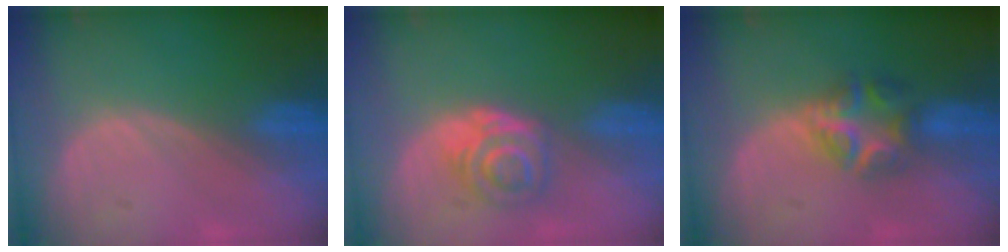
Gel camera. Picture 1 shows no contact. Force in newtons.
{"total": 6.3, "press": 5.2, "slide": 3.5}
{"total": 6.0, "press": 5.9, "slide": 0.4}